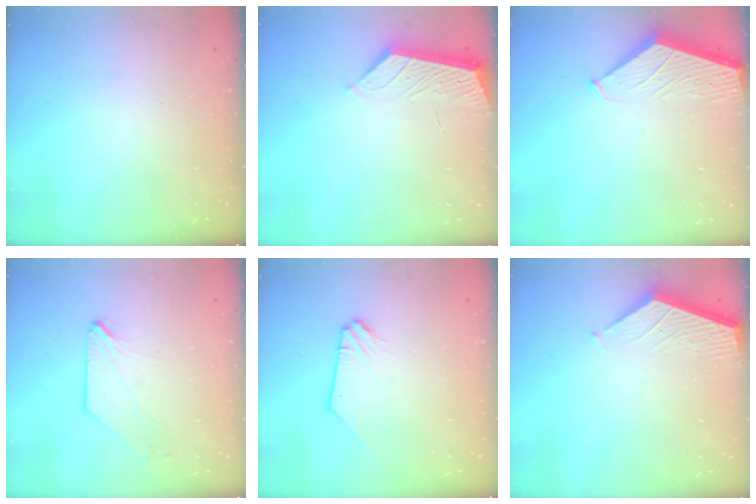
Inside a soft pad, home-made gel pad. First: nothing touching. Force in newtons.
{"total": 3.8, "press": 3.8, "slide": 0.5}
{"total": 1.6, "press": 1.6, "slide": 0.2}
{"total": 0.7, "press": 0.7, "slide": 0.1}
{"total": 1.0, "press": 1.0, "slide": 0.1}
{"total": 3.5, "press": 3.5, "slide": 0.4}